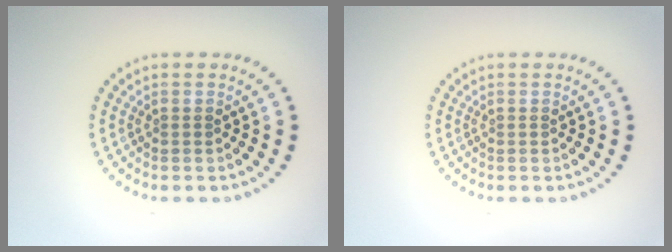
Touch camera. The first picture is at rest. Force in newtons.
{"total": 0.0}